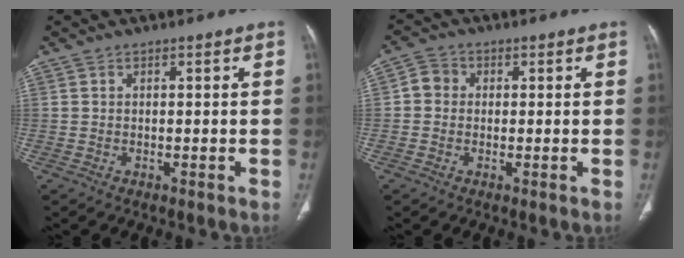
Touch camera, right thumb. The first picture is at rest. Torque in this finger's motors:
{"motor_torque": [0.01, 0.00, 0.37, -0.37, -0.01]}